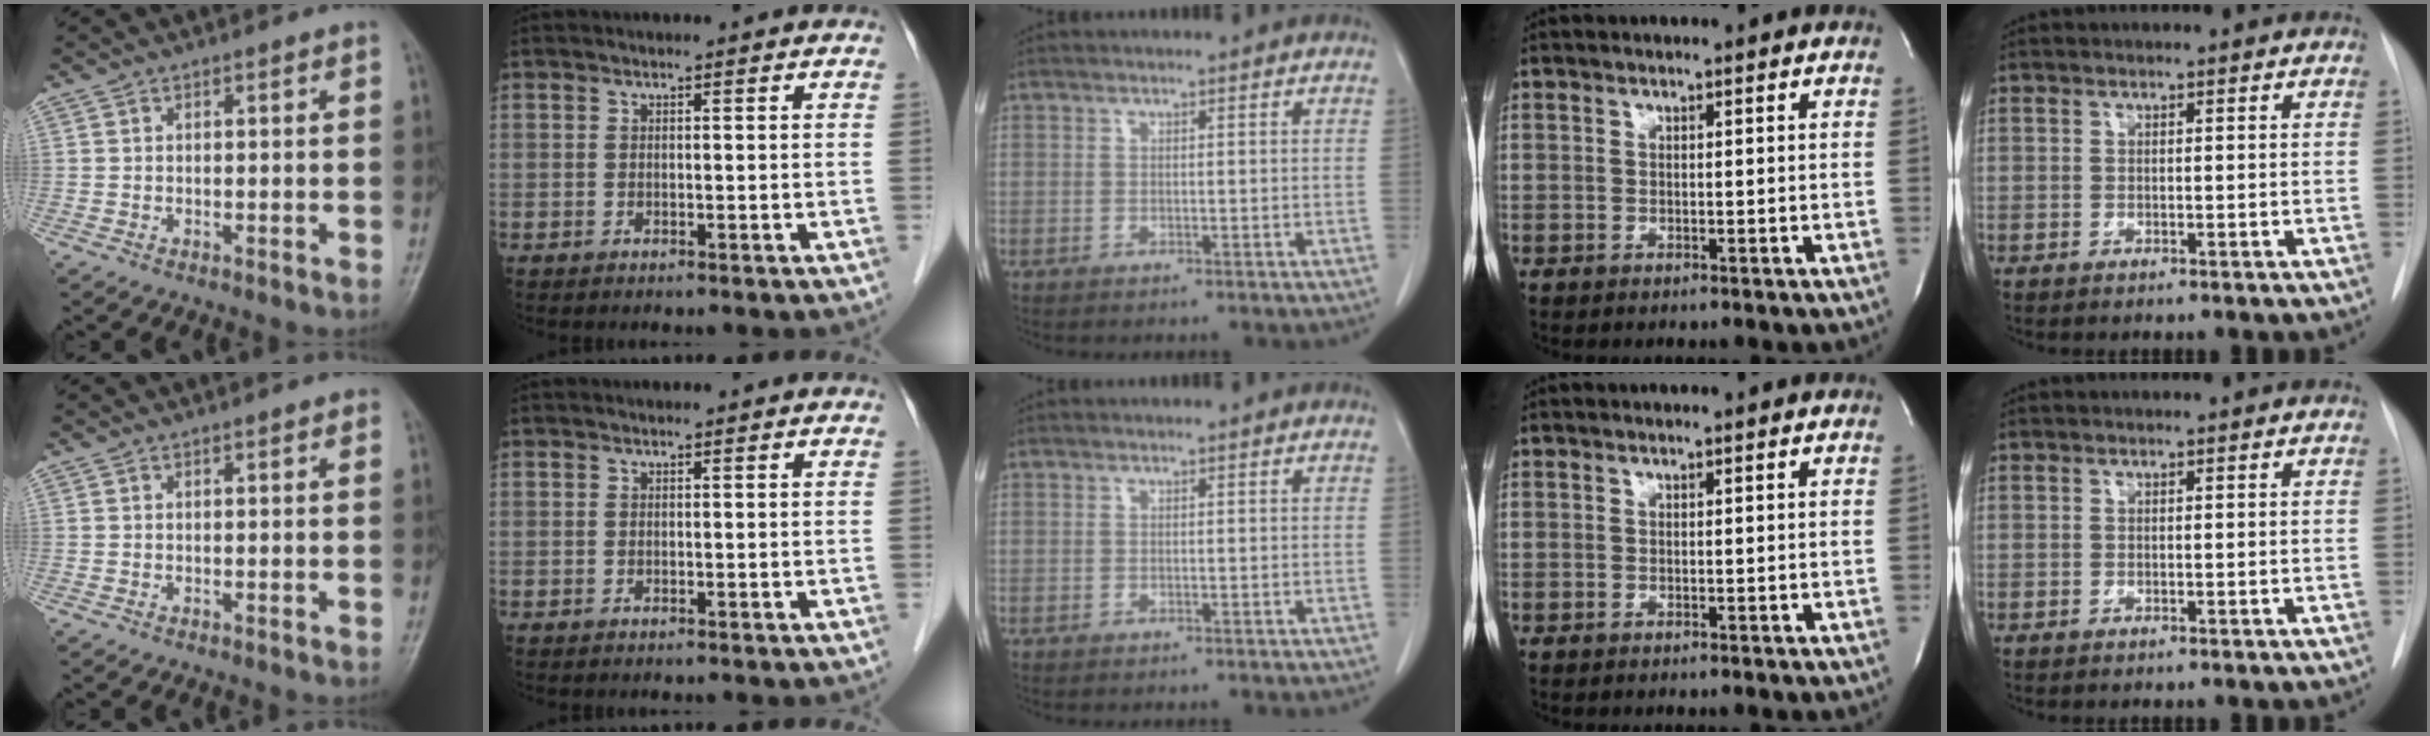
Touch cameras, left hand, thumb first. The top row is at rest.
{"thumb": {"total": 0.6, "force": [0.3, 0.2, 0.5], "torque": [-0.008, 0.001, 0.001]}}